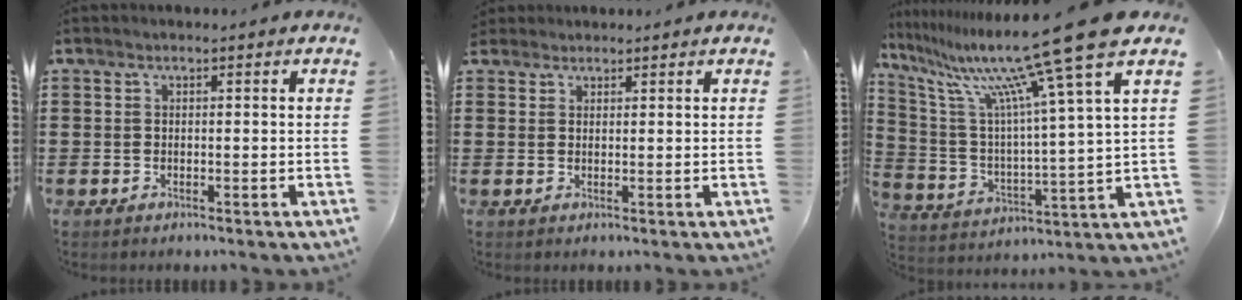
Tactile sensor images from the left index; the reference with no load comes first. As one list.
[{"total": 1.6, "force": [1.5, 0.7, 0.0], "torque": [-0.005, 0.004, 0.030]}, {"total": 16.7, "force": [12.4, -0.1, 11.3], "torque": [-0.232, -0.076, 0.193]}]